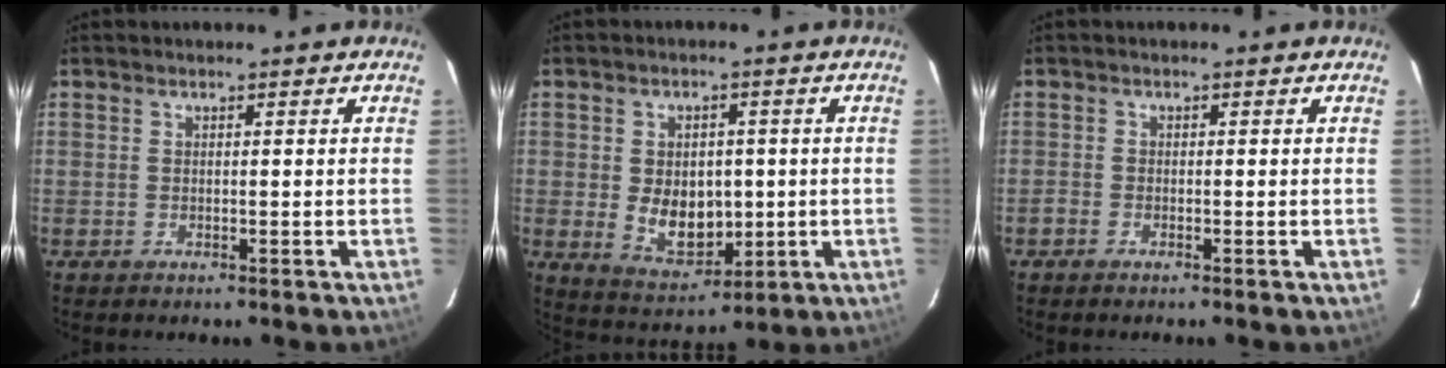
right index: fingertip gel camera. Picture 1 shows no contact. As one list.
[{"total": 9.4, "force": [-0.6, 6.6, 6.6], "torque": [-0.129, -0.010, 0.011]}, {"total": 1.3, "force": [-1.1, 0.6, 0.2], "torque": [-0.005, 0.000, -0.024]}]